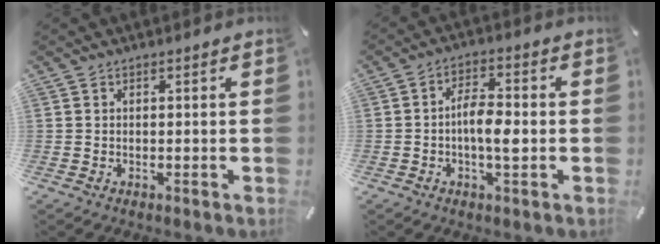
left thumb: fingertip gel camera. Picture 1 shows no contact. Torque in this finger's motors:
{"motor_torque": [0.13, 1.22, 0.97, 0.19, 0.05]}